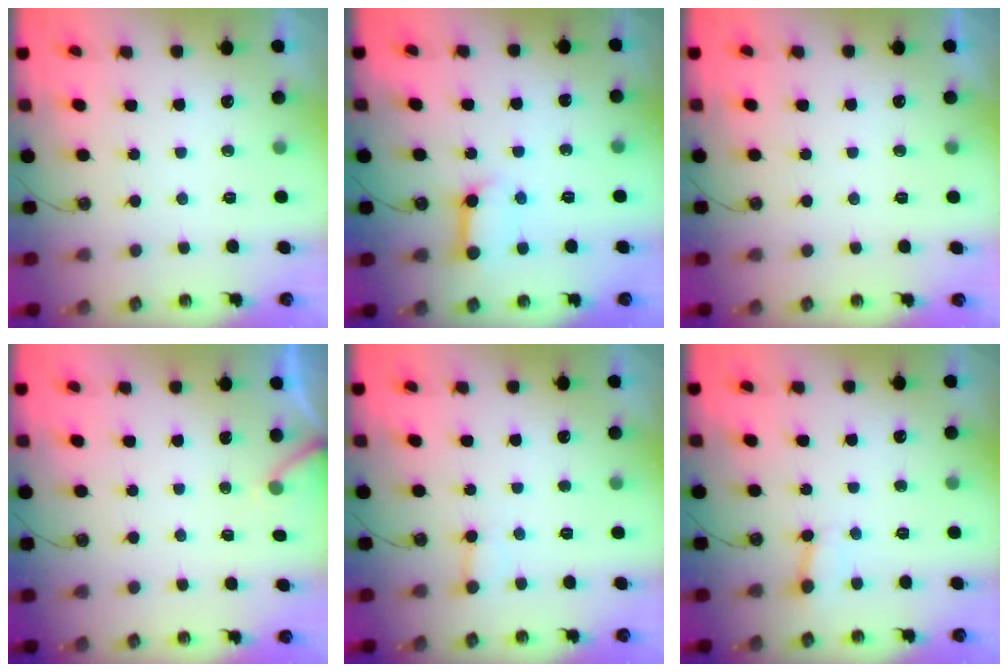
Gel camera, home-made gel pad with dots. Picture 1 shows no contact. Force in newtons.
{"total": 8.9, "press": 8.9, "slide": 1.0}
{"total": 0.0}
{"total": 3.0, "press": 3.0, "slide": 0.1}
{"total": 3.1, "press": 3.1, "slide": 0.6}
{"total": 2.5, "press": 2.5, "slide": 0.2}